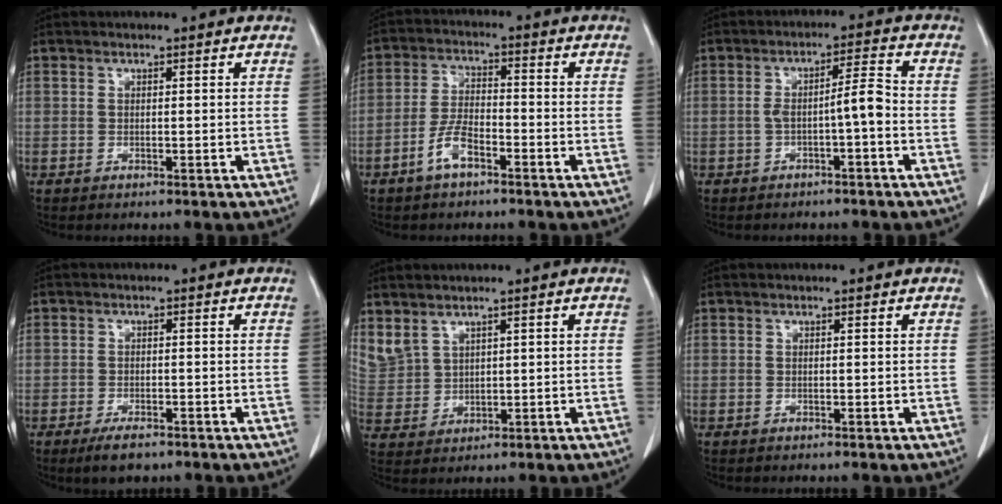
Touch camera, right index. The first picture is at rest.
{"total": 5.3, "force": [-3.2, 1.9, 3.8], "torque": [-0.082, 0.005, -0.063]}
{"total": 4.5, "force": [-1.3, 0.2, 4.3], "torque": [-0.071, 0.022, -0.016]}
{"total": 3.4, "force": [-2.4, 1.4, 2.0], "torque": [-0.035, -0.004, -0.035]}
{"total": 6.9, "force": [4.8, 4.1, 2.6], "torque": [-0.077, 0.011, 0.123]}
{"total": 0.0}